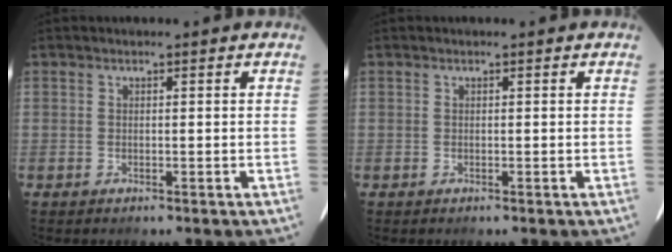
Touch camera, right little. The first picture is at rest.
{"total": 0.0}